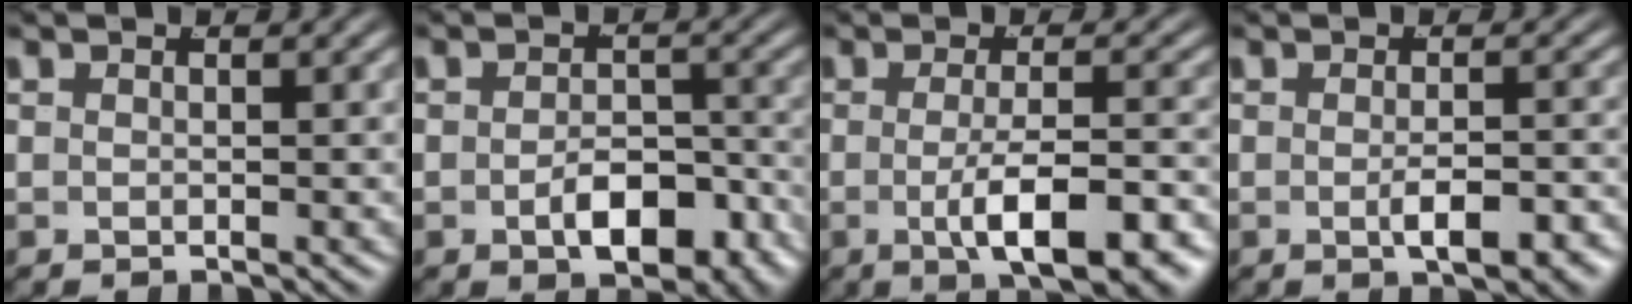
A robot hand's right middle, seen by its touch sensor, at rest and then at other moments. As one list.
[{"total": 5.3, "force": [-2.8, 2.6, 3.7], "torque": [-0.050, -0.014, -0.036]}, {"total": 6.4, "force": [-2.5, 1.6, 5.7], "torque": [-0.087, -0.018, -0.028]}, {"total": 3.1, "force": [-1.7, 0.6, 2.5], "torque": [-0.030, -0.002, -0.027]}]